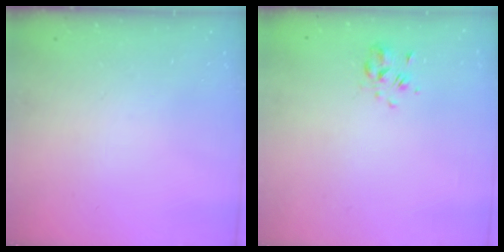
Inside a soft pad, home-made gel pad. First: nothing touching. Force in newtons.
{"total": 2.0, "press": 1.7, "slide": 0.9}